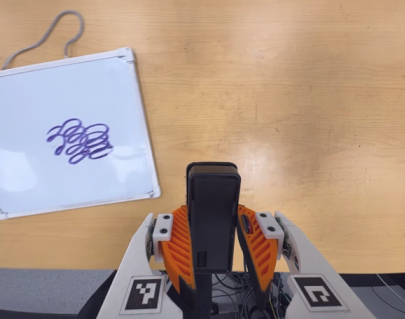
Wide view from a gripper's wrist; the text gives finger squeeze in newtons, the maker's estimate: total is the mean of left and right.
{"total": 4.3, "left": 2.8, "right": 5.8}